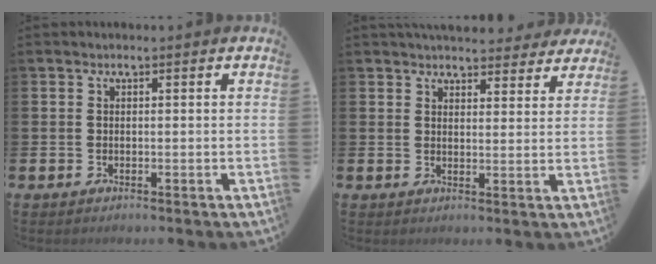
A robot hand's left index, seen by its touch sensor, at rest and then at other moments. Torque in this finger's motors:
{"motor_torque": [0.57, -1.22, -0.08, 0.15]}